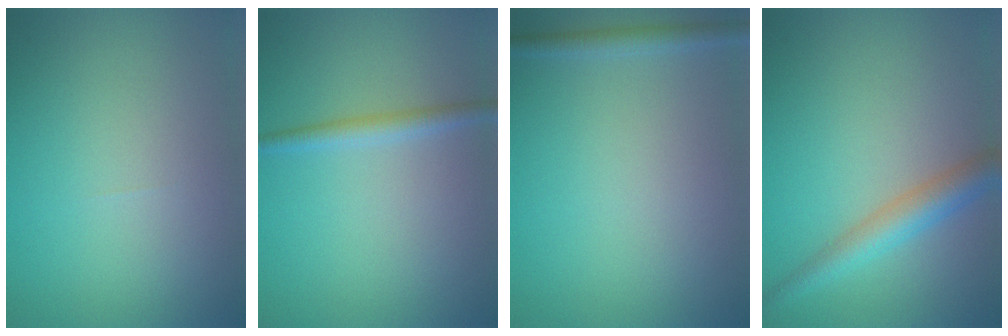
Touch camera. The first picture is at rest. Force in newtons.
{"total": 1.7, "press": 1.7, "slide": 0.1}
{"total": 1.4, "press": 1.4, "slide": 0.1}
{"total": 3.5, "press": 3.5, "slide": 0.1}